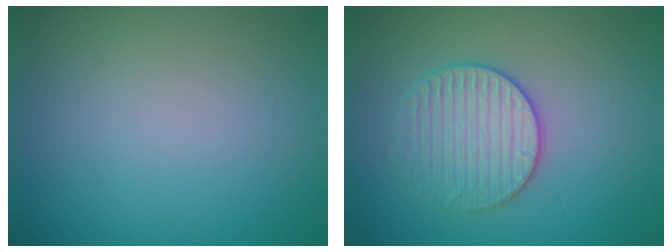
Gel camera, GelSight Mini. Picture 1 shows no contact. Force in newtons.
{"total": 3.2, "press": 3.1, "slide": 0.5}